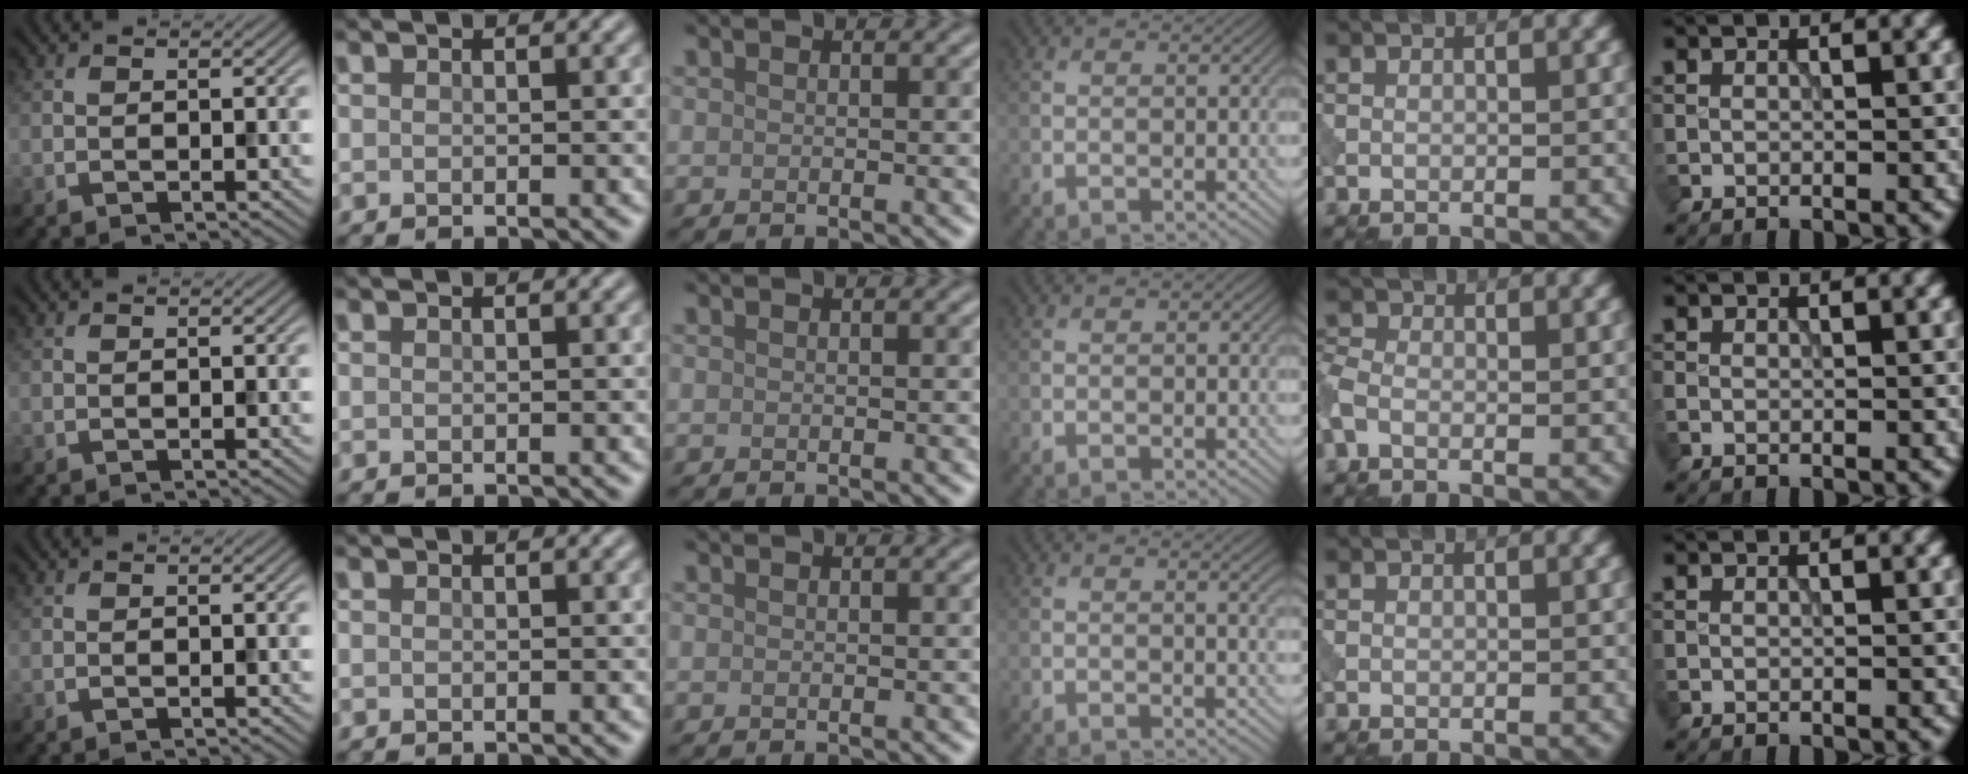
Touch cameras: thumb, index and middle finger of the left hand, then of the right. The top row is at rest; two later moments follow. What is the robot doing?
{"motion": "dispense", "object": "syringe"}